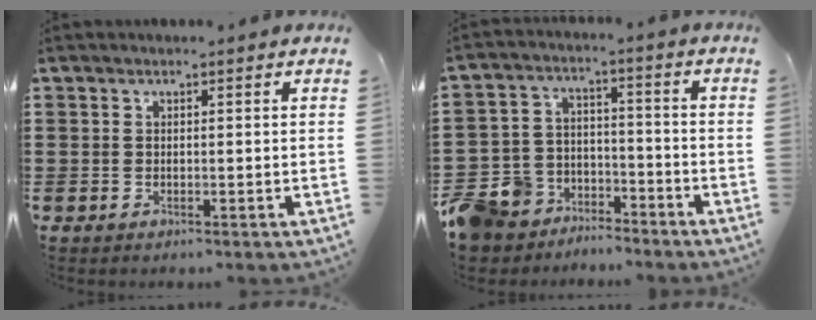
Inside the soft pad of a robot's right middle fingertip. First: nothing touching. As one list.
[{"total": 8.6, "force": [-7.4, 4.4, 0.3], "torque": [-0.042, 0.018, -0.151]}]